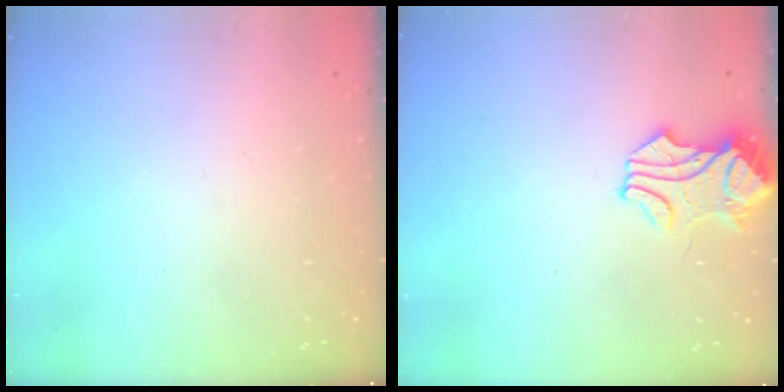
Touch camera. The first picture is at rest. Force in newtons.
{"total": 1.9, "press": 1.7, "slide": 0.8}